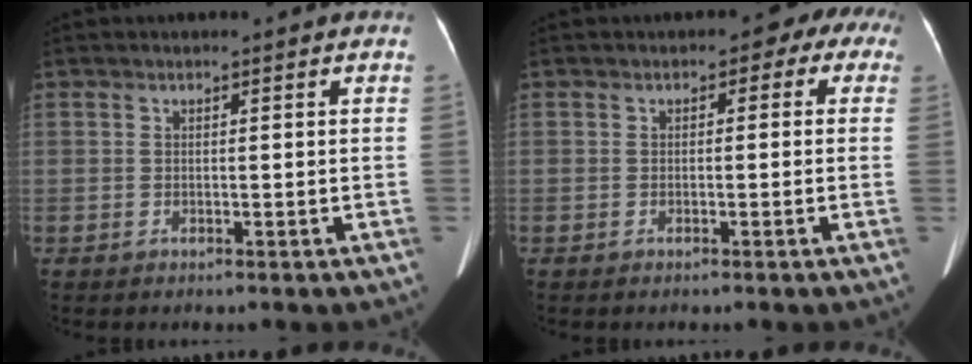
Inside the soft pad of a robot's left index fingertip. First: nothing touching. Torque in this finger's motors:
{"motor_torque": [0.54, -0.74, 0.49, 0.05]}